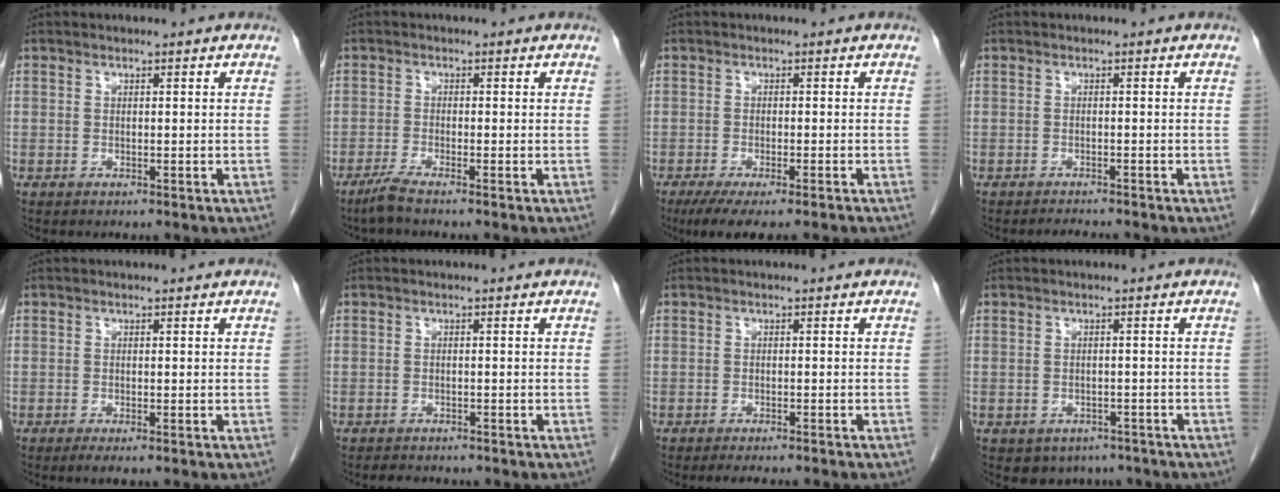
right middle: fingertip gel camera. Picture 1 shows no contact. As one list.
[{"total": 2.4, "force": [-2.0, -0.5, 1.3], "torque": [-0.037, -0.006, -0.047]}, {"total": 7.6, "force": [-6.2, 0.2, 4.5], "torque": [-0.056, -0.016, -0.094]}, {"total": 1.7, "force": [-1.5, -0.6, 0.2], "torque": [-0.007, -0.010, -0.024]}, {"total": 1.1, "force": [-0.7, -0.1, 0.8], "torque": [-0.018, -0.006, -0.013]}, {"total": 2.0, "force": [-1.8, 0.7, 0.4], "torque": [-0.013, -0.005, -0.025]}, {"total": 4.3, "force": [-3.7, 0.1, 2.2], "torque": [-0.023, -0.007, -0.047]}, {"total": 4.1, "force": [-3.0, 2.7, 0.6], "torque": [0.000, 0.006, -0.037]}]